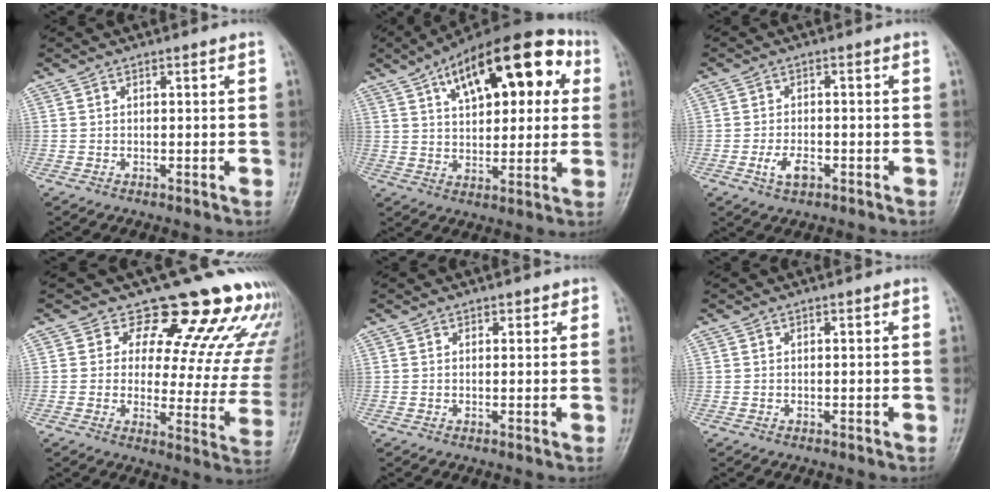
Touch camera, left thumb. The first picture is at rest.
{"total": 22.6, "force": [8.8, 10.8, 17.8], "torque": [-0.236, 0.015, 0.131]}
{"total": 4.0, "force": [-1.7, 2.1, 2.9], "torque": [-0.055, 0.009, -0.029]}
{"total": 18.4, "force": [15.8, 6.6, 6.7], "torque": [-0.023, -0.117, 0.172]}
{"total": 1.1, "force": [0.7, 0.8, 0.4], "torque": [0.008, -0.002, 0.004]}
{"total": 0.0}